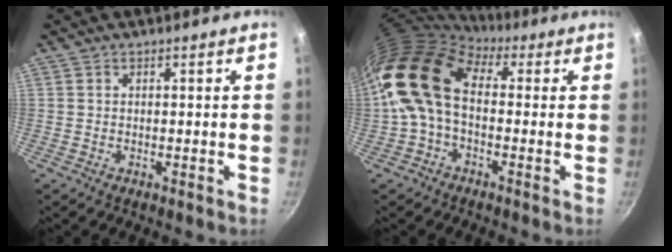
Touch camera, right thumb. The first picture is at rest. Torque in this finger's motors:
{"motor_torque": [0.07, 1.99, 1.46, -1.15, 0.53]}